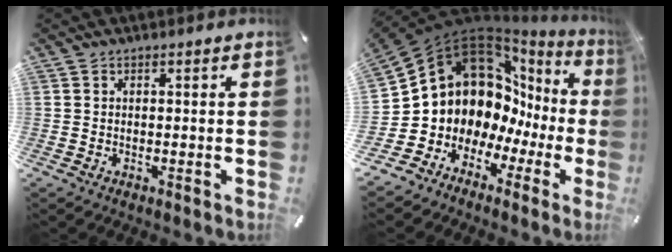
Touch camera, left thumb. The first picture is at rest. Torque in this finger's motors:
{"motor_torque": [0.88, 3.18, 2.49, 0.28, 0.23]}